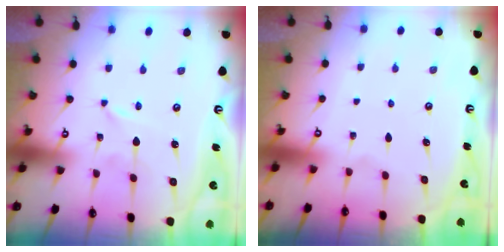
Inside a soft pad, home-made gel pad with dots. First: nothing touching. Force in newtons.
{"total": 0.0}